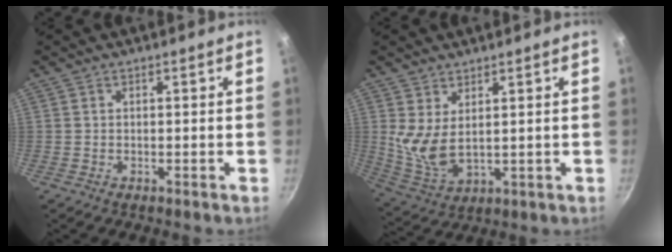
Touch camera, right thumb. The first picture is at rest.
{"total": 7.4, "force": [2.7, 3.4, 6.0], "torque": [-0.115, -0.035, 0.064]}